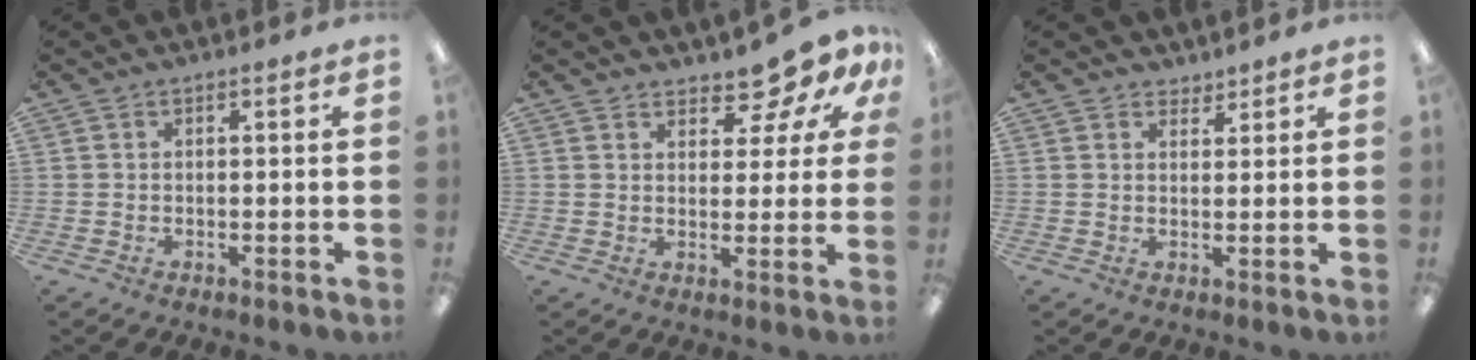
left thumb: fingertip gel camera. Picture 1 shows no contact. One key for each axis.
{"total": 8.9, "fx": 7.1, "fy": 3.8, "fz": 3.8, "tx": -0.052, "ty": -0.052, "tz": 0.125}
{"total": 2.3, "fx": 2.1, "fy": 1.0, "fz": -0.1, "tx": 0.008, "ty": -0.010, "tz": 0.039}